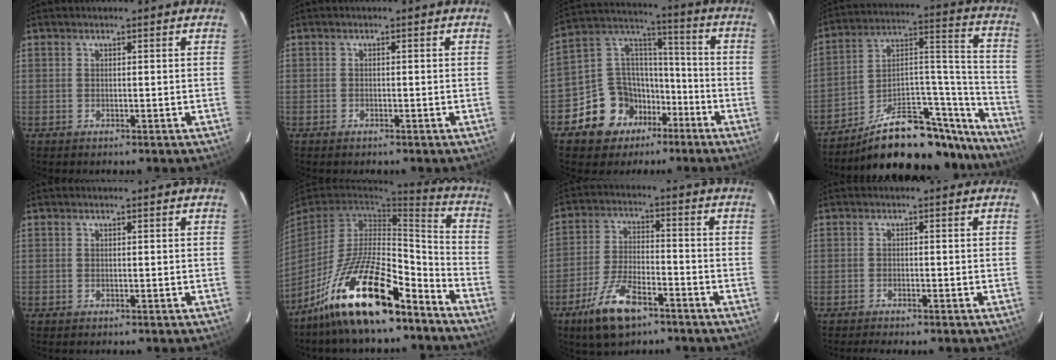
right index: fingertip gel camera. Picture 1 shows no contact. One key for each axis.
{"total": 1.1, "fx": -0.7, "fy": 0.6, "fz": 0.5, "tx": -0.016, "ty": 0.000, "tz": -0.008}
{"total": 14.4, "fx": -7.4, "fy": 11.2, "fz": 5.3, "tx": -0.100, "ty": 0.066, "tz": -0.118}
{"total": 25.9, "fx": -22.2, "fy": 6.9, "fz": 11.5, "tx": -0.127, "ty": 0.038, "tz": -0.332}
{"total": 0.0}
{"total": 22.4, "fx": -15.7, "fy": 5.7, "fz": 15.0, "tx": -0.282, "ty": -0.015, "tz": -0.278}
{"total": 10.8, "fx": -6.8, "fy": 3.9, "fz": 7.5, "tx": -0.157, "ty": -0.007, "tz": -0.123}
{"total": 2.9, "fx": -2.1, "fy": 0.9, "fz": 1.8, "tx": -0.036, "ty": -0.002, "tz": -0.029}